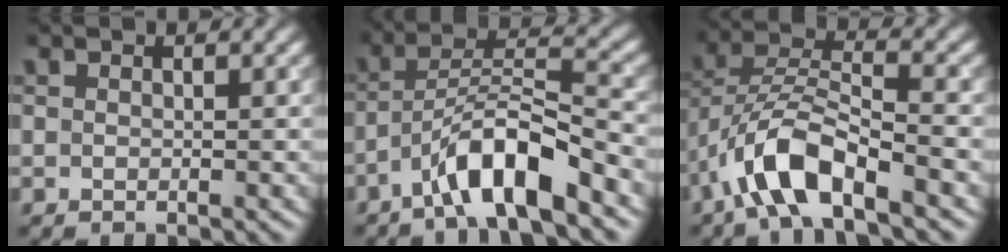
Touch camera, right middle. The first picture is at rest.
{"total": 7.0, "force": [-4.4, 1.4, 5.3], "torque": [-0.089, 0.017, -0.079]}
{"total": 6.9, "force": [-4.2, 2.2, 5.1], "torque": [-0.096, 0.006, -0.085]}